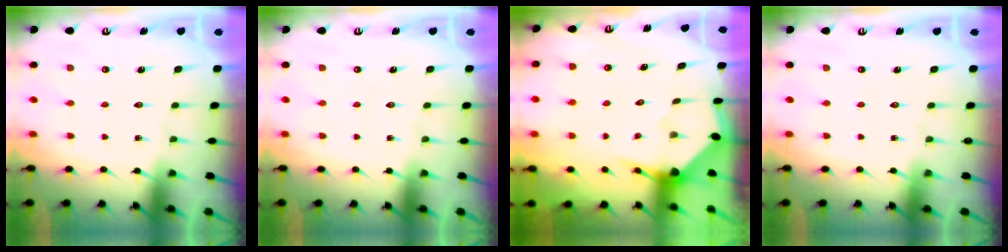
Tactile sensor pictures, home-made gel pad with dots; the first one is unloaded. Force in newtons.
{"total": 0.0}
{"total": 3.5, "press": 3.5, "slide": 0.4}
{"total": 0.0}